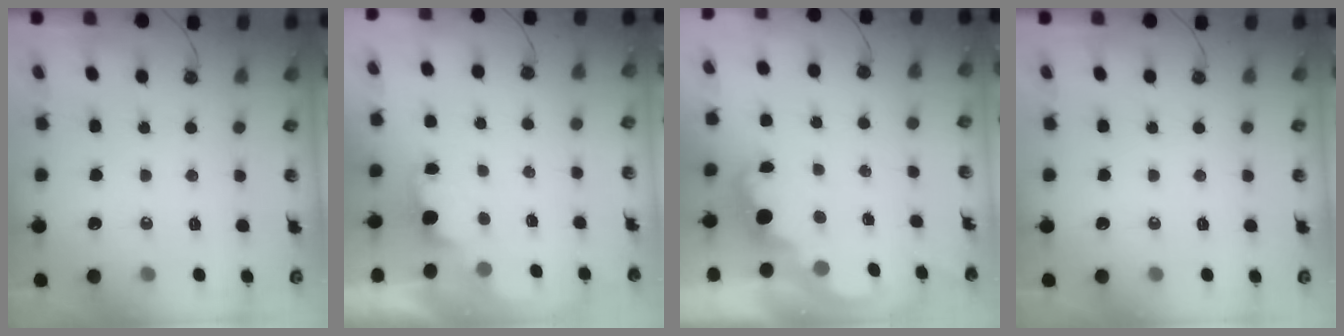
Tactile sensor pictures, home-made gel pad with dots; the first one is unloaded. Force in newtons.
{"total": 0.9, "press": 0.6, "slide": 0.8}
{"total": 2.0, "press": 1.9, "slide": 0.6}
{"total": 0.0}